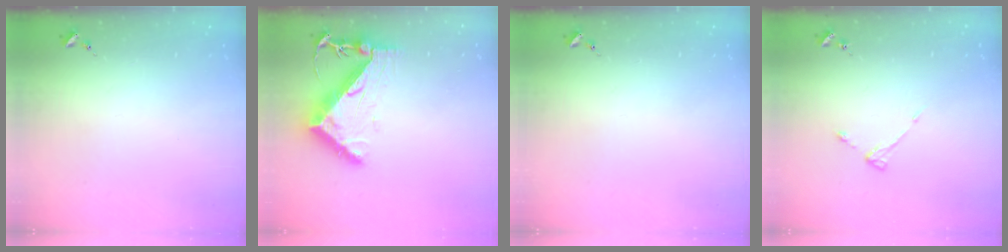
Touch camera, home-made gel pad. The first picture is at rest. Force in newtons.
{"total": 9.5, "press": 9.5, "slide": 1.1}
{"total": 0.0}
{"total": 3.2, "press": 3.1, "slide": 0.5}